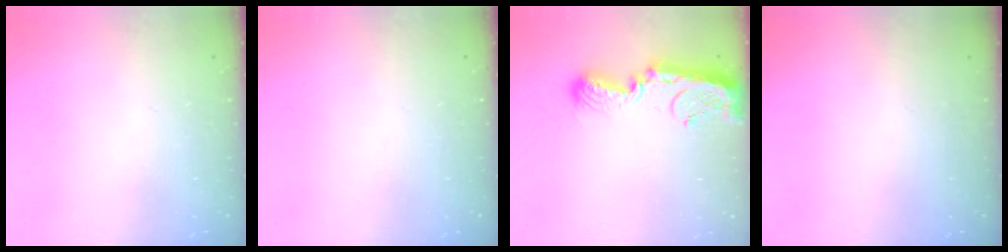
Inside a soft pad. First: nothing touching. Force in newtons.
{"total": 0.0}
{"total": 11.2, "press": 11.2, "slide": 1.0}
{"total": 0.0}